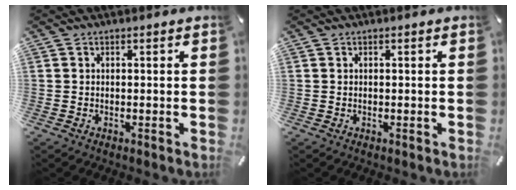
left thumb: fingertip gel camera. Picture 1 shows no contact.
{"total": 0.0}